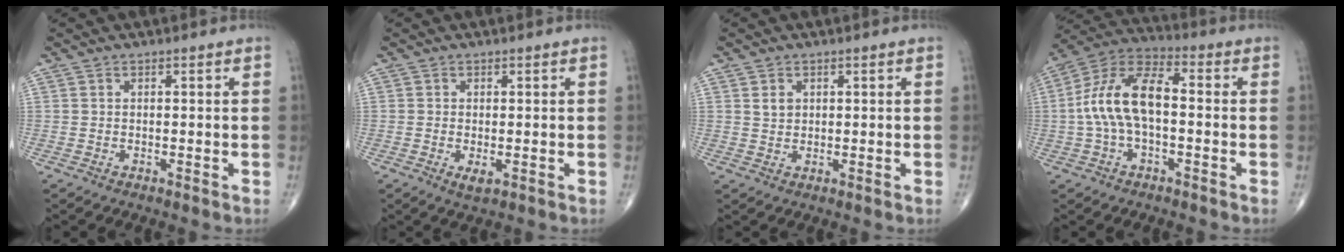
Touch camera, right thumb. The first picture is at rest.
{"total": 1.9, "force": [-0.5, 0.8, 1.6], "torque": [-0.029, -0.004, -0.005]}
{"total": 2.0, "force": [0.8, 1.6, 1.0], "torque": [-0.011, -0.005, 0.016]}
{"total": 13.2, "force": [-0.6, 6.6, 11.4], "torque": [-0.226, 0.043, -0.021]}